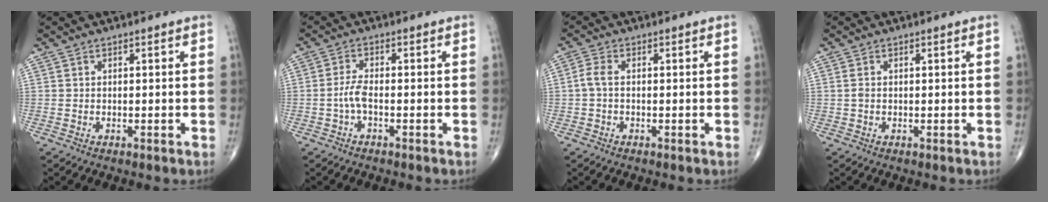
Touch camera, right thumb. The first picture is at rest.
{"total": 2.7, "force": [-1.0, 0.8, 2.4], "torque": [-0.054, 0.006, -0.023]}
{"total": 2.5, "force": [-0.3, 1.3, 2.1], "torque": [-0.048, 0.003, -0.012]}
{"total": 0.9, "force": [0.0, 0.5, 0.7], "torque": [-0.018, -0.001, 0.001]}